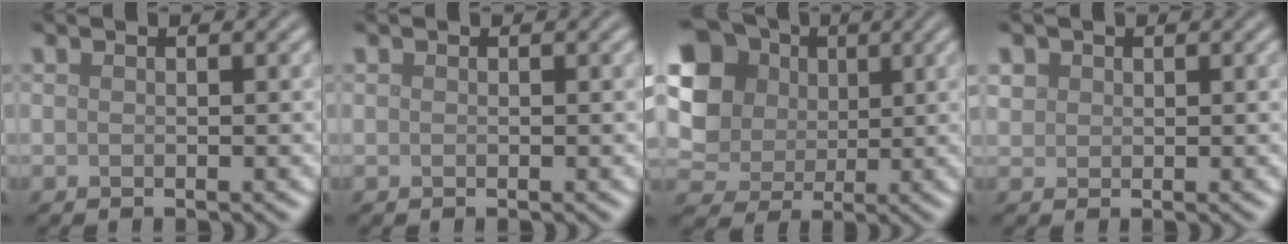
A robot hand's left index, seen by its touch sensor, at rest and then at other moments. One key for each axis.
{"total": 0.0}
{"total": 12.0, "fx": 3.6, "fy": 10.3, "fz": 4.9, "tx": -0.153, "ty": 0.025, "tz": 0.070}
{"total": 1.2, "fx": 0.5, "fy": 1.1, "fz": 0.2, "tx": -0.003, "ty": 0.000, "tz": 0.010}